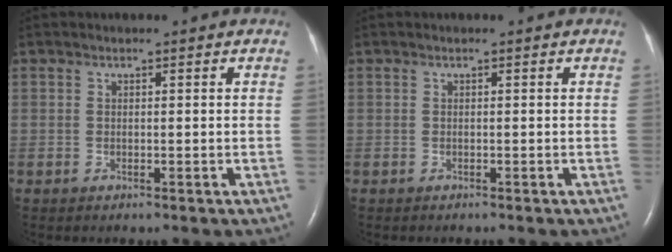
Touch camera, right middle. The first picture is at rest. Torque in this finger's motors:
{"motor_torque": [-0.31, 0.14, -0.02, 0.01]}